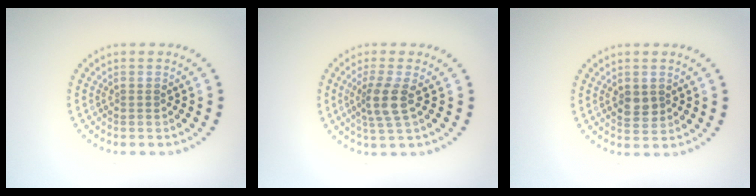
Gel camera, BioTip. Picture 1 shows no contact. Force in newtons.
{"total": 2.8, "press": 2.3, "slide": 1.7}
{"total": 1.8, "press": 1.8, "slide": 0.1}